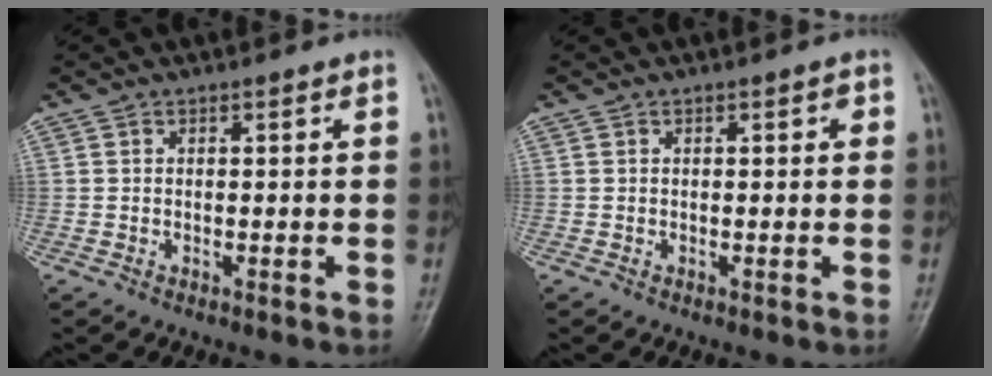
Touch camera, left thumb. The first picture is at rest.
{"total": 0.8, "force": [0.2, 0.4, 0.7], "torque": [-0.006, 0.002, 0.002]}